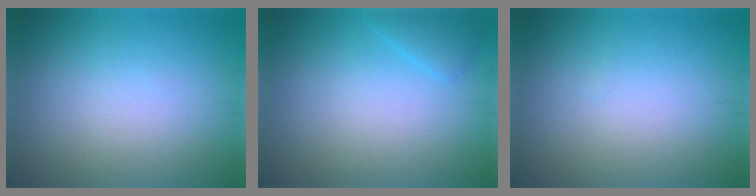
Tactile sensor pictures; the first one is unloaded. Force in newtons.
{"total": 1.4, "press": 1.4, "slide": 0.1}
{"total": 0.0}